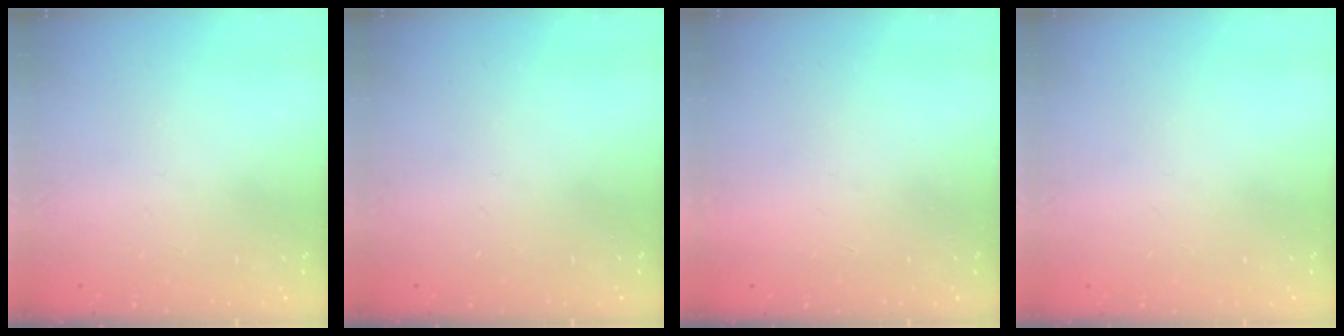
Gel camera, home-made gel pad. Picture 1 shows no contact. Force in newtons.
{"total": 0.0}
{"total": 1.5, "press": 1.5, "slide": 0.1}
{"total": 0.0}